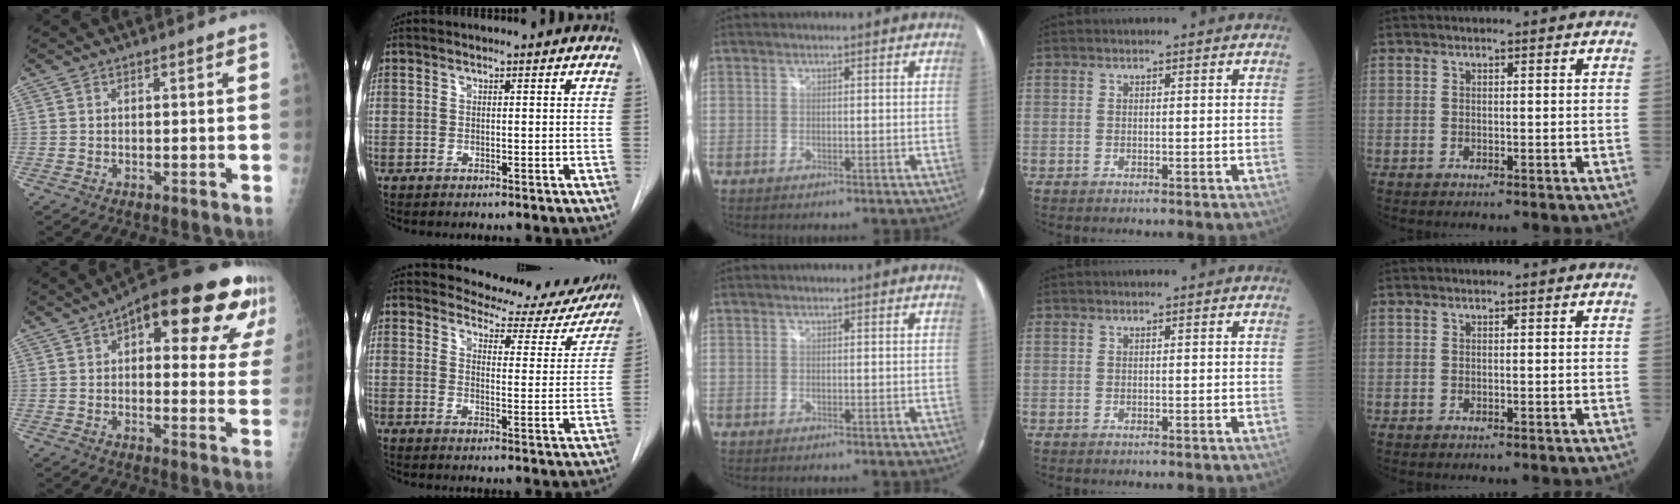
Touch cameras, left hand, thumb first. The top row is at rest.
{"thumb": {"total": 21.3, "force": [10.2, 8.7, 16.5], "torque": [-0.184, 0.005, 0.128]}, "index": {"total": 13.2, "force": [12.4, 4.1, 1.8], "torque": [0.006, -0.046, 0.127]}}